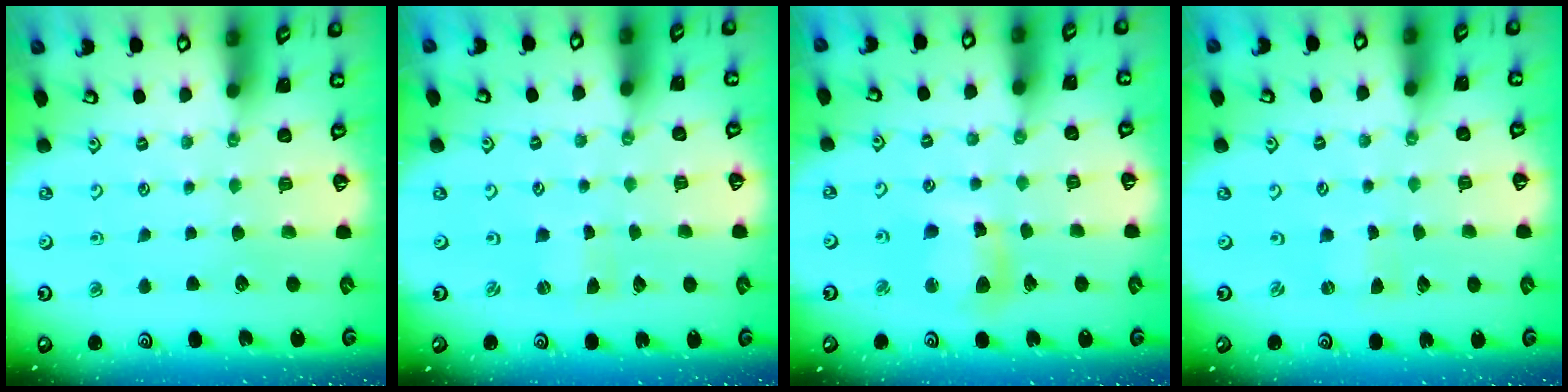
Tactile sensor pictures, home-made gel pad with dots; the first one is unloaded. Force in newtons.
{"total": 0.0}
{"total": 10.7, "press": 10.6, "slide": 1.3}
{"total": 0.0}